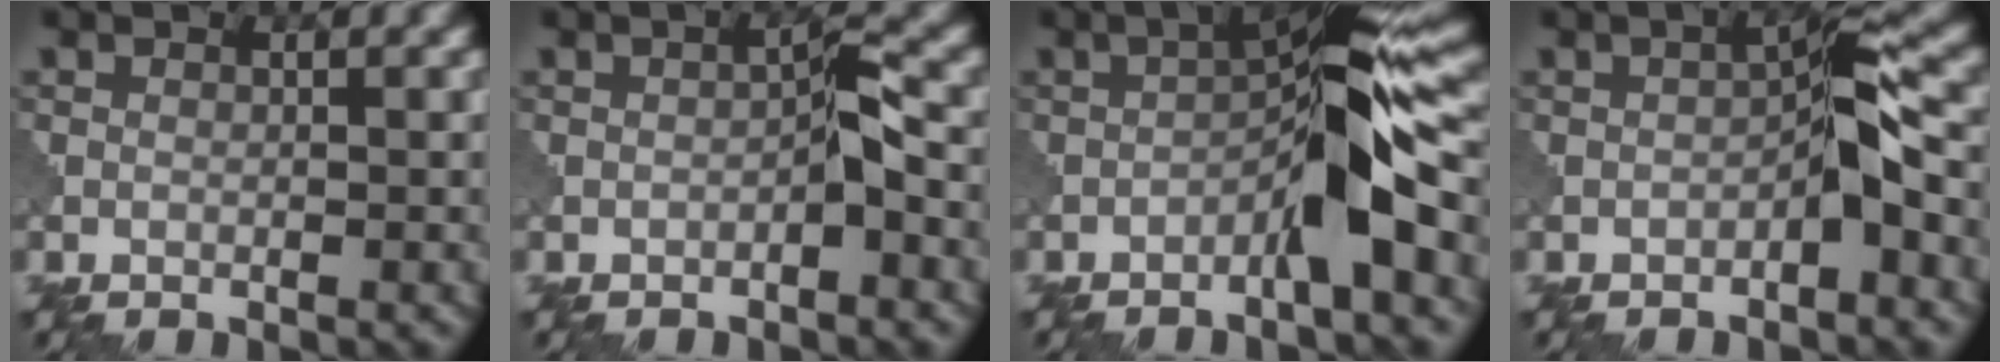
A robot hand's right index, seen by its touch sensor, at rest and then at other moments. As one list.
[{"total": 2.1, "force": [-0.8, 0.4, 1.9], "torque": [-0.033, 0.009, -0.015]}, {"total": 7.2, "force": [-2.2, 1.2, 6.7], "torque": [-0.108, 0.024, -0.046]}, {"total": 3.5, "force": [-1.1, 0.7, 3.2], "torque": [-0.054, 0.015, -0.023]}]